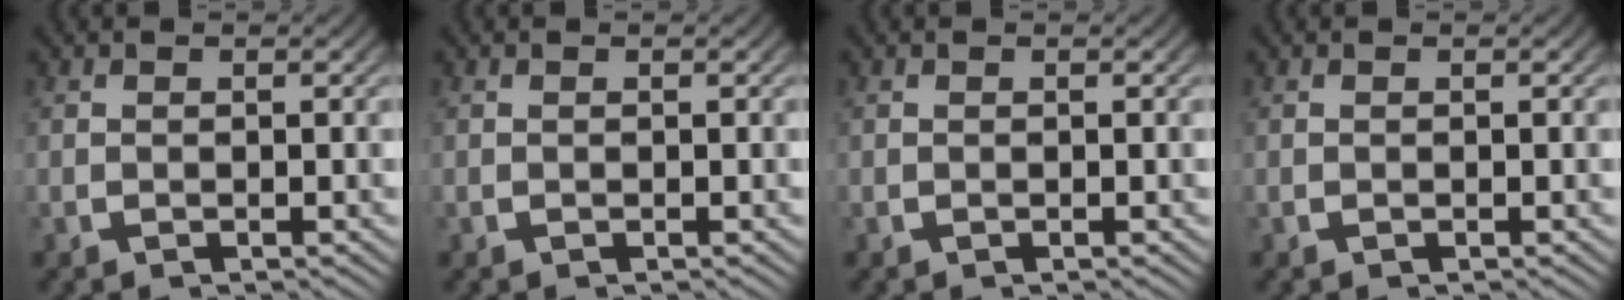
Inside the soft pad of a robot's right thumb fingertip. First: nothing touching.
{"total": 0.0}
{"total": 0.0}
{"total": 0.0}